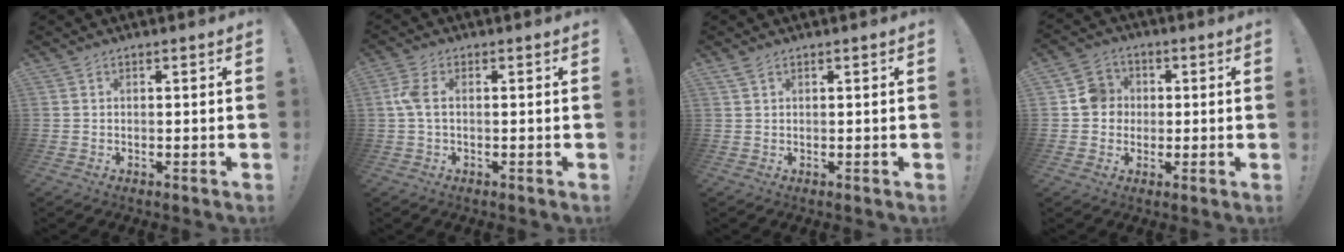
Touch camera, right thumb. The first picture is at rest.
{"total": 4.8, "force": [0.3, 2.4, 4.2], "torque": [-0.098, 0.010, 0.005]}
{"total": 1.8, "force": [1.2, 0.6, 1.1], "torque": [-0.015, -0.003, 0.021]}
{"total": 7.9, "force": [0.6, 7.6, 2.1], "torque": [-0.024, 0.010, 0.014]}